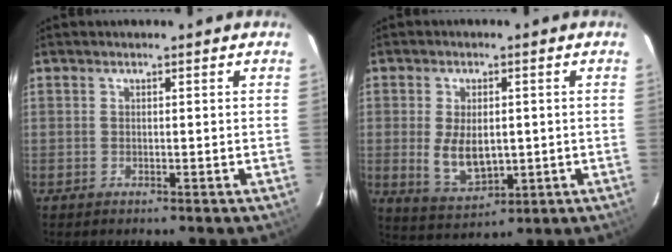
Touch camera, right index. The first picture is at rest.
{"total": 8.2, "force": [-0.5, 4.7, 6.8], "torque": [-0.137, -0.009, 0.004]}